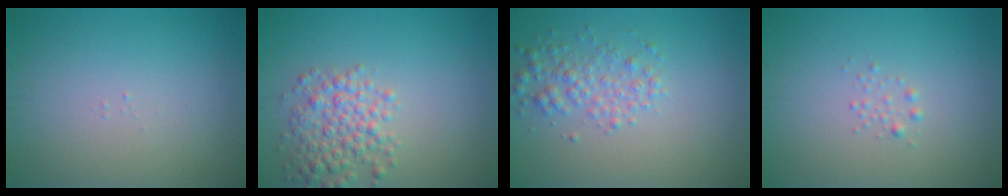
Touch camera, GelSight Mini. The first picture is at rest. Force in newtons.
{"total": 3.9, "press": 3.9, "slide": 0.1}
{"total": 2.6, "press": 2.6, "slide": 0.0}
{"total": 0.7, "press": 0.7, "slide": 0.0}